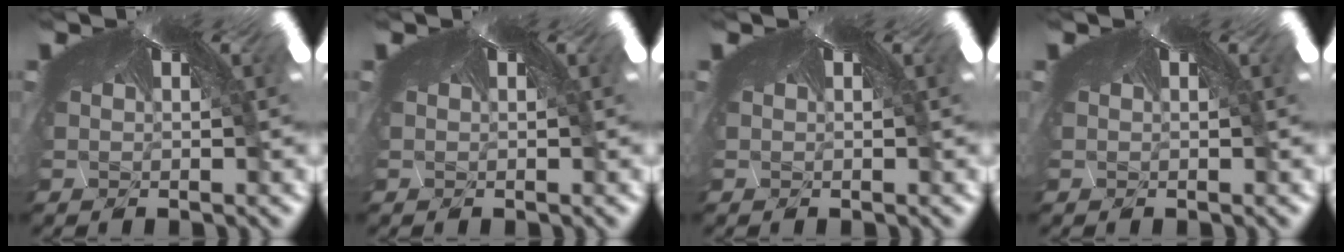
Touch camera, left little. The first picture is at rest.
{"total": 0.0}
{"total": 0.0}
{"total": 0.0}